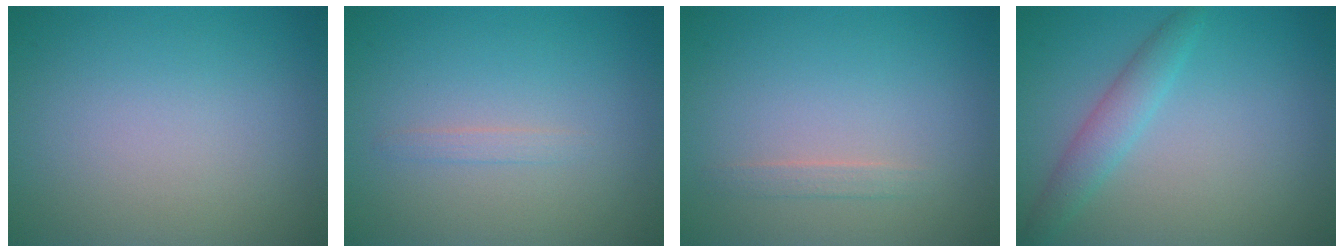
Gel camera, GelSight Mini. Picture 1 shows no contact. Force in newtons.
{"total": 0.8, "press": 0.8, "slide": 0.0}
{"total": 0.9, "press": 0.9, "slide": 0.1}
{"total": 2.4, "press": 2.4, "slide": 0.0}